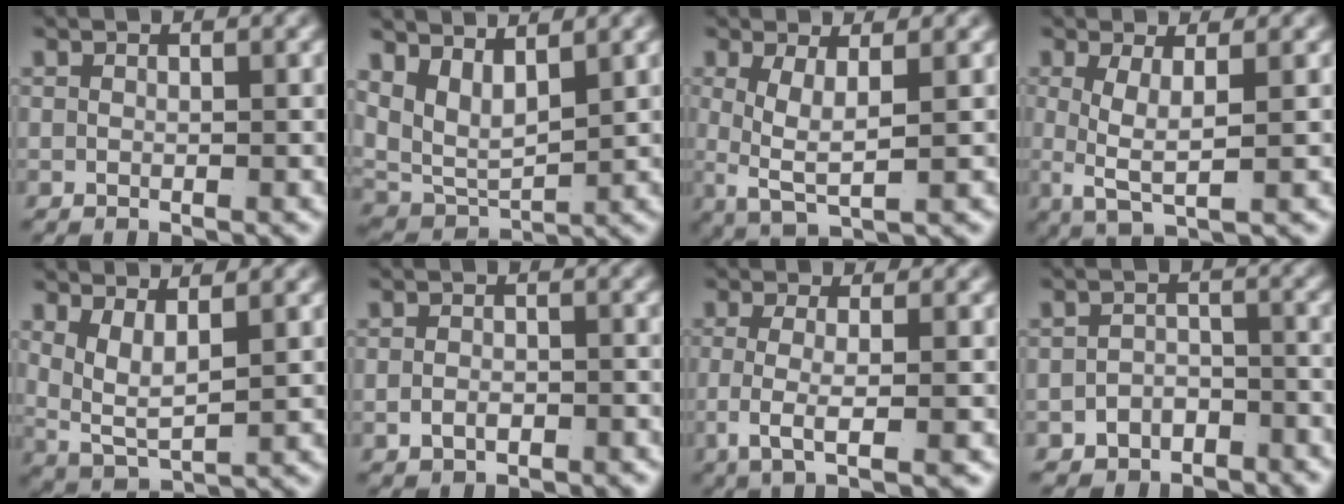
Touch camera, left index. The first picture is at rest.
{"total": 7.4, "force": [1.4, 5.8, 4.4], "torque": [-0.101, -0.027, 0.030]}
{"total": 4.4, "force": [0.1, 1.8, 4.0], "torque": [-0.091, -0.022, 0.017]}
{"total": 4.1, "force": [0.1, 1.3, 3.9], "torque": [-0.085, -0.020, 0.014]}
{"total": 5.8, "force": [1.0, 4.2, 3.8], "torque": [-0.101, -0.025, 0.026]}
{"total": 1.7, "force": [-1.3, 0.7, 0.8], "torque": [-0.010, -0.008, -0.016]}
{"total": 4.3, "force": [-0.9, 0.8, 4.2], "torque": [-0.084, -0.016, -0.005]}
{"total": 4.1, "force": [-3.3, 2.4, 0.3], "torque": [0.000, -0.015, -0.056]}